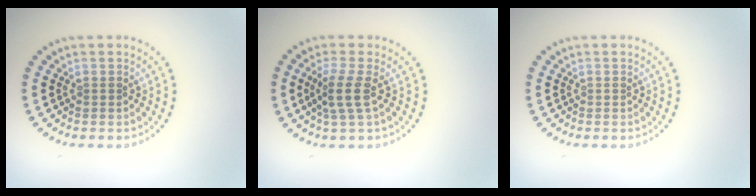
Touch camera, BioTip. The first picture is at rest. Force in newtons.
{"total": 2.5, "press": 1.9, "slide": 1.5}
{"total": 0.0}